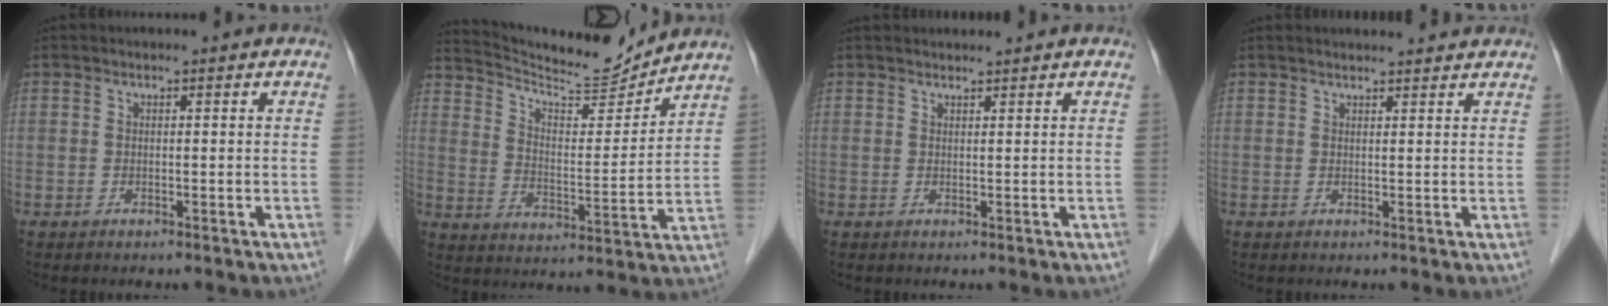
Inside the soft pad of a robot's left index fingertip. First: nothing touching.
{"total": 13.4, "force": [13.1, 0.3, 2.8], "torque": [-0.058, -0.008, 0.213]}
{"total": 2.9, "force": [2.8, 0.1, 0.7], "torque": [-0.006, 0.021, 0.043]}
{"total": 5.6, "force": [5.4, 0.5, 1.3], "torque": [-0.017, 0.018, 0.058]}